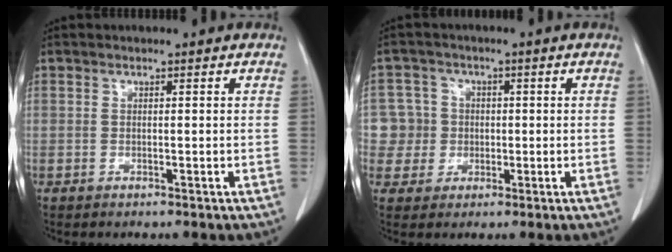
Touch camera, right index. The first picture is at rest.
{"total": 5.2, "force": [-0.3, 5.2, -0.2], "torque": [0.014, 0.018, -0.003]}